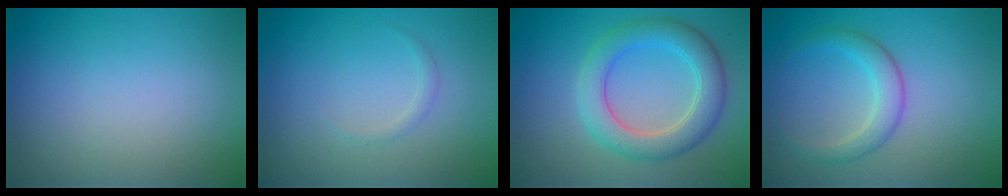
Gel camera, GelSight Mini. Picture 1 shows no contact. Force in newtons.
{"total": 0.6, "press": 0.6, "slide": 0.0}
{"total": 5.1, "press": 5.1, "slide": 0.1}
{"total": 2.7, "press": 2.7, "slide": 0.2}